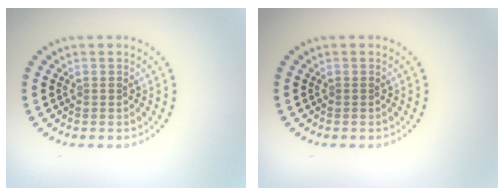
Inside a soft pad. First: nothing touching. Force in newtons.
{"total": 0.0}